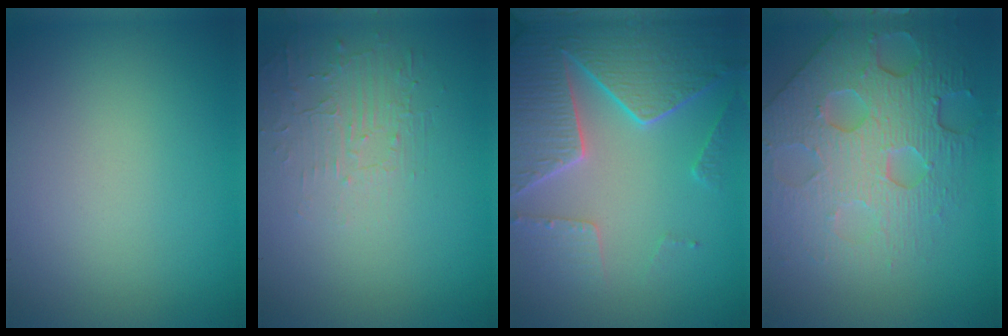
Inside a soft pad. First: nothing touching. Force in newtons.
{"total": 1.8, "press": 0.7, "slide": 1.7}
{"total": 7.2, "press": 5.7, "slide": 4.5}
{"total": 7.4, "press": 5.6, "slide": 4.9}